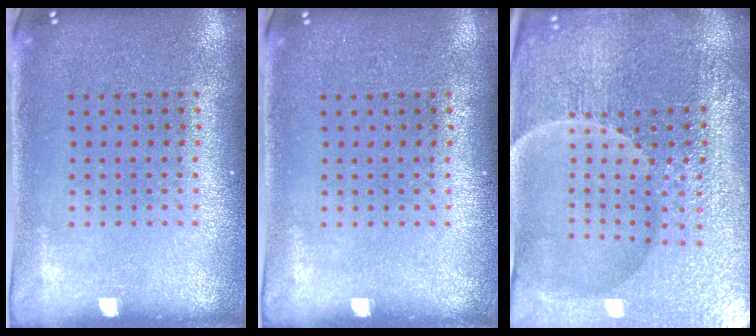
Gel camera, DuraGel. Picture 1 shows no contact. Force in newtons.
{"total": 0.0}
{"total": 5.4, "press": 5.2, "slide": 1.6}